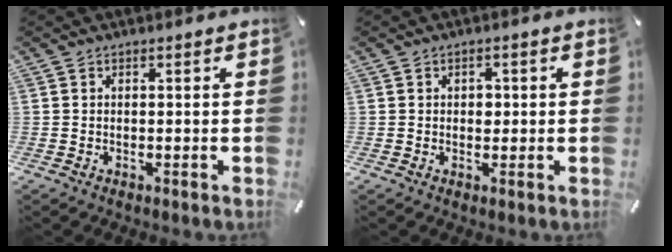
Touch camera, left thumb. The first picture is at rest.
{"total": 2.1, "force": [0.1, 1.7, 1.3], "torque": [-0.011, 0.000, -0.006]}